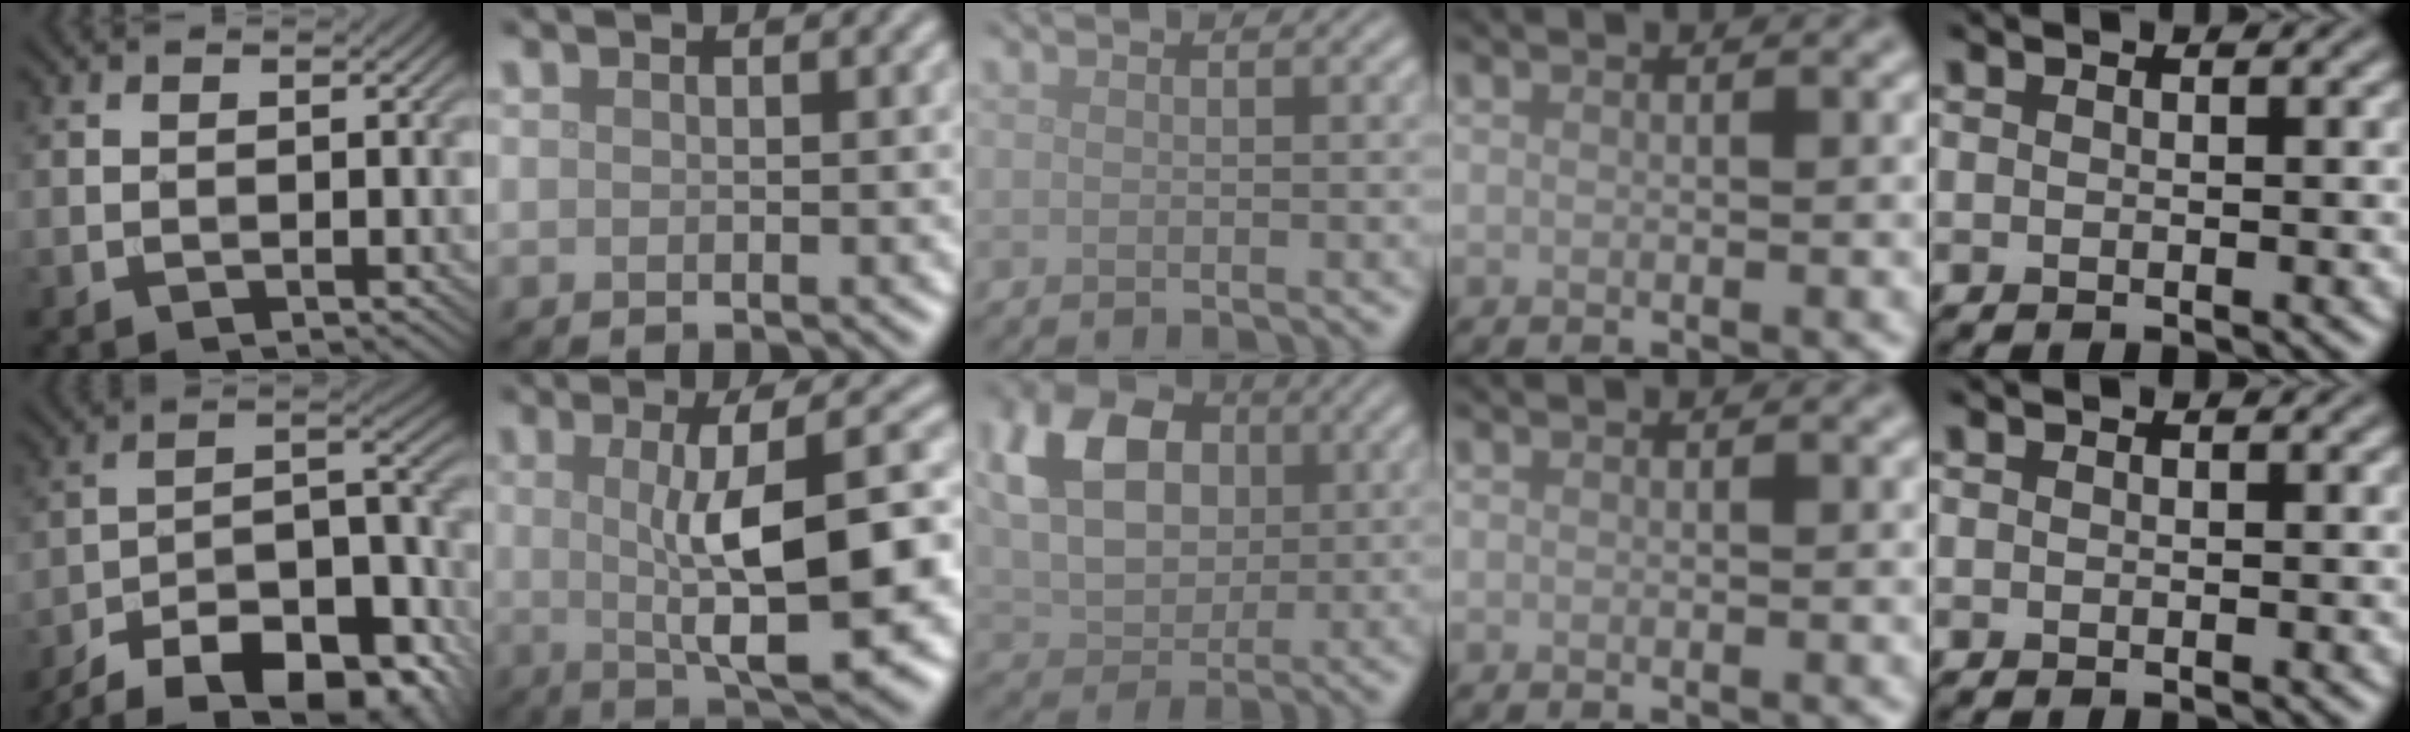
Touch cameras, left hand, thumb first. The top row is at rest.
{"thumb": {"total": 16.9, "force": [-13.1, 5.5, 9.1], "torque": [-0.170, -0.003, -0.203]}, "index": {"total": 10.1, "force": [0.4, 2.5, 9.8], "torque": [-0.132, 0.007, 0.011]}, "middle": {"total": 10.2, "force": [2.6, 7.5, 6.5], "torque": [-0.143, 0.027, 0.039]}}